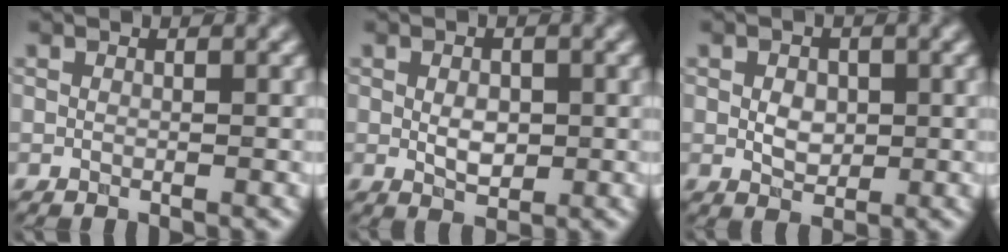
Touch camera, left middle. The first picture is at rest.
{"total": 2.3, "force": [0.0, 1.5, 1.8], "torque": [-0.033, -0.003, 0.001]}
{"total": 2.4, "force": [0.1, 1.7, 1.6], "torque": [-0.029, -0.002, 0.001]}